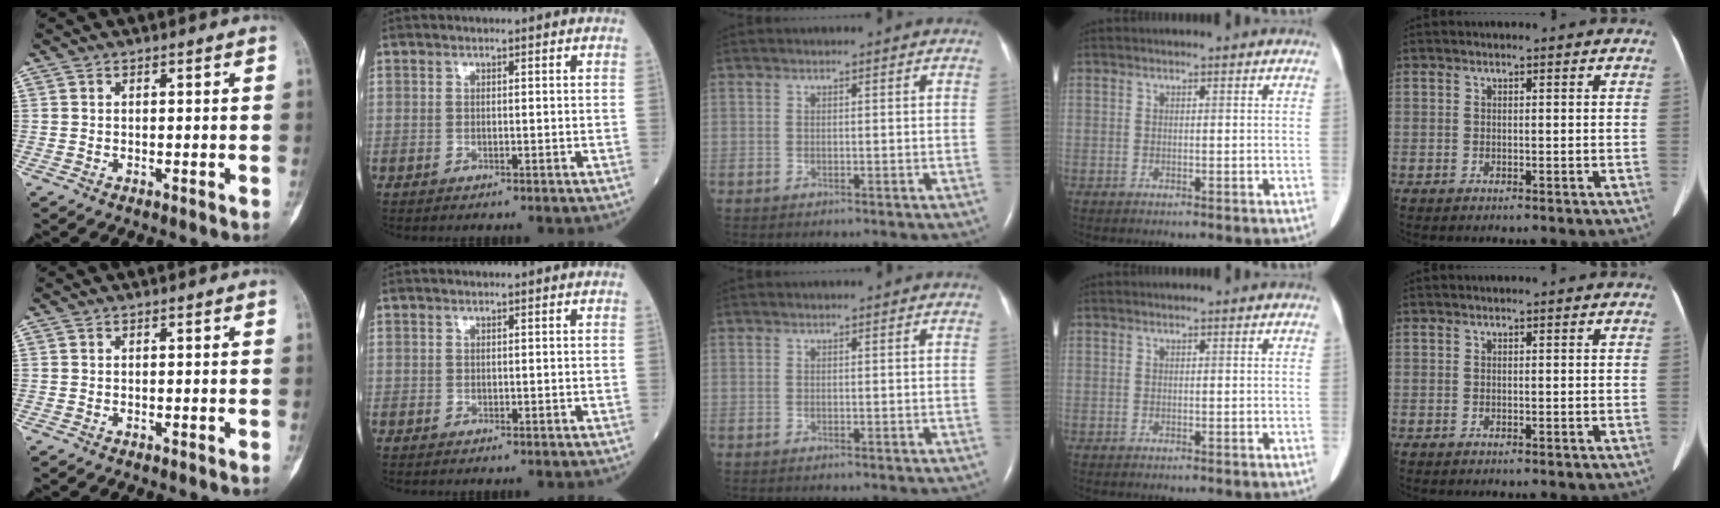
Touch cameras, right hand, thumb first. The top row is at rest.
{}